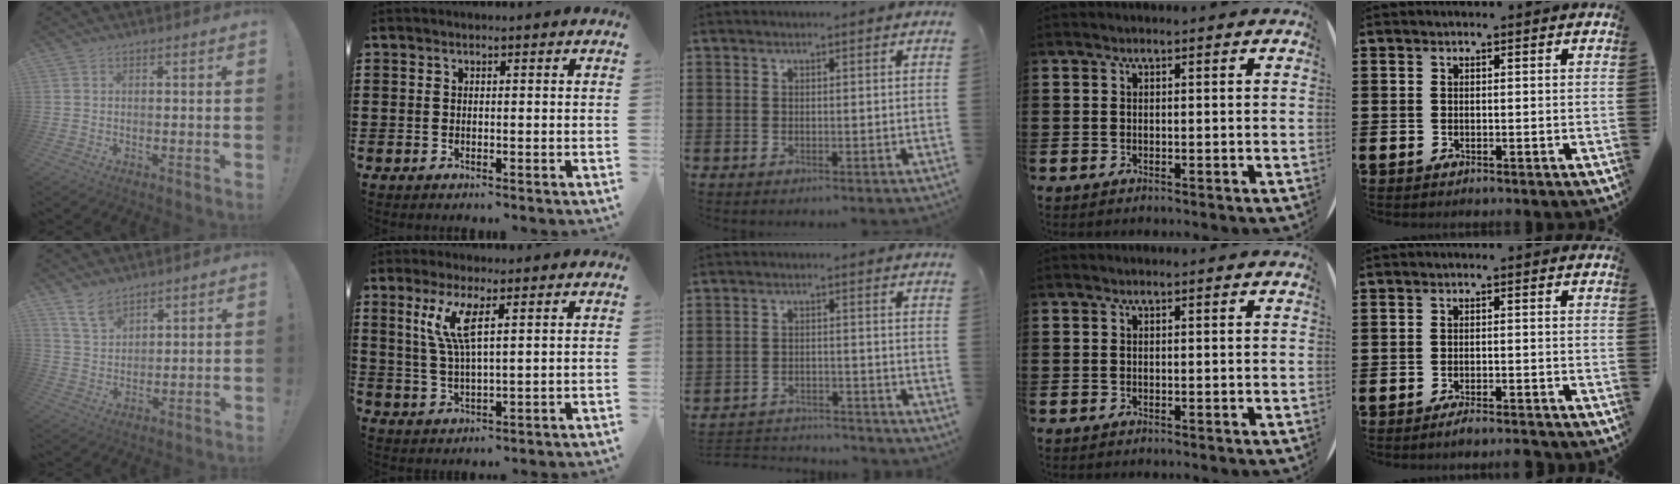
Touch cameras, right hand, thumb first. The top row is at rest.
{"thumb": {"total": 6.7, "force": [5.3, 2.8, 2.9], "torque": [-0.060, -0.029, 0.103]}, "index": {"total": 6.2, "force": [2.6, 1.3, 5.5], "torque": [-0.118, 0.002, 0.042]}, "middle": {"total": 3.1, "force": [-3.1, 0.4, 0.1], "torque": [-0.008, 0.003, -0.068]}, "little": {"total": 1.7, "force": [-1.6, 0.0, 0.8], "torque": [-0.013, 0.001, -0.030]}}